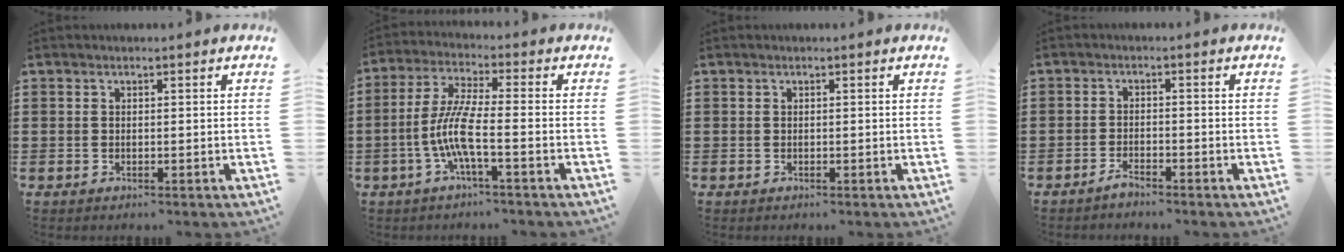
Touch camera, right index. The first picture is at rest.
{"total": 7.6, "force": [-2.6, 1.0, 7.0], "torque": [-0.171, -0.017, -0.062]}
{"total": 0.0}
{"total": 1.9, "force": [-1.8, 0.2, 0.5], "torque": [-0.013, 0.001, -0.035]}